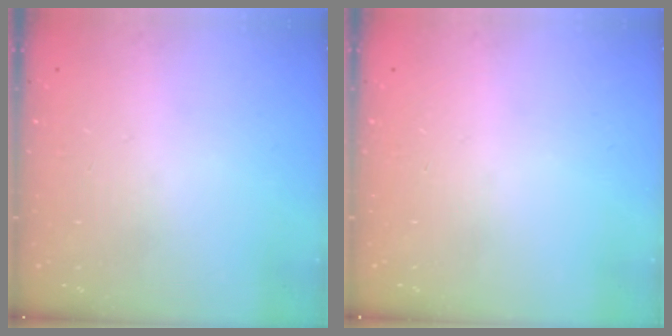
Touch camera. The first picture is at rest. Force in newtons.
{"total": 0.0}